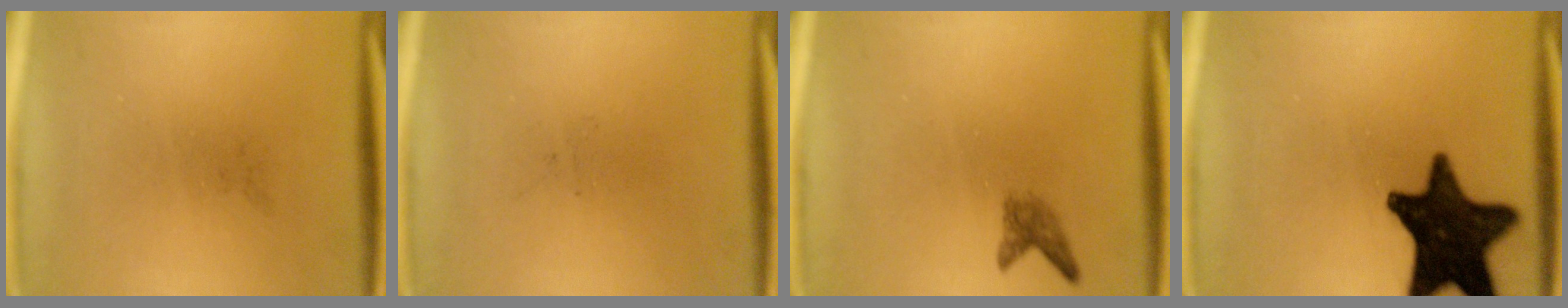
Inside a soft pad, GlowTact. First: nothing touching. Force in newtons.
{"total": 0.0}
{"total": 1.8}
{"total": 16.8}